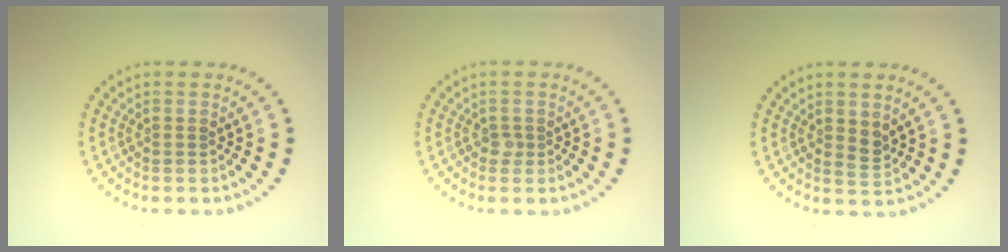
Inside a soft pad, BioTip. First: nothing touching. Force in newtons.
{"total": 0.6, "press": 0.5, "slide": 0.4}
{"total": 1.2, "press": 1.1, "slide": 0.5}